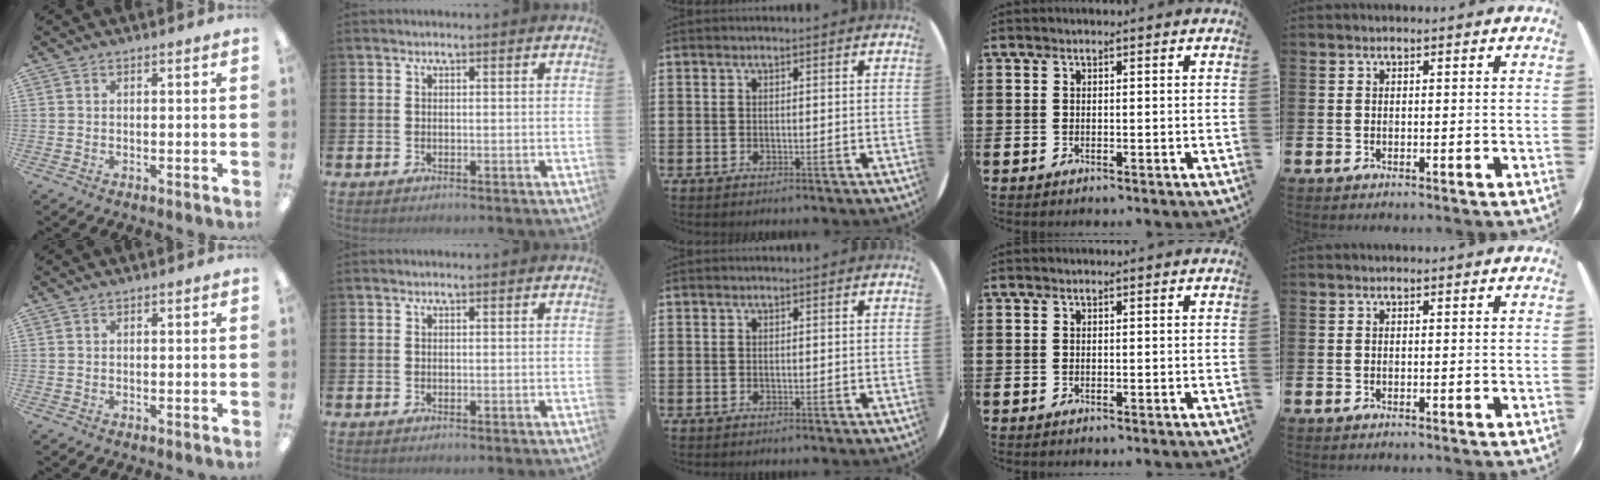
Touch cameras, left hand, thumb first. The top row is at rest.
{}